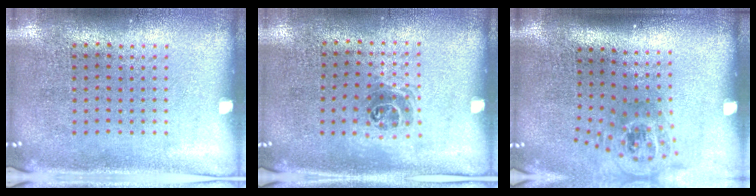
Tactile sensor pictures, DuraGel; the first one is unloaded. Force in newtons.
{"total": 0.9, "press": 0.8, "slide": 0.5}
{"total": 1.7, "press": 1.2, "slide": 1.2}